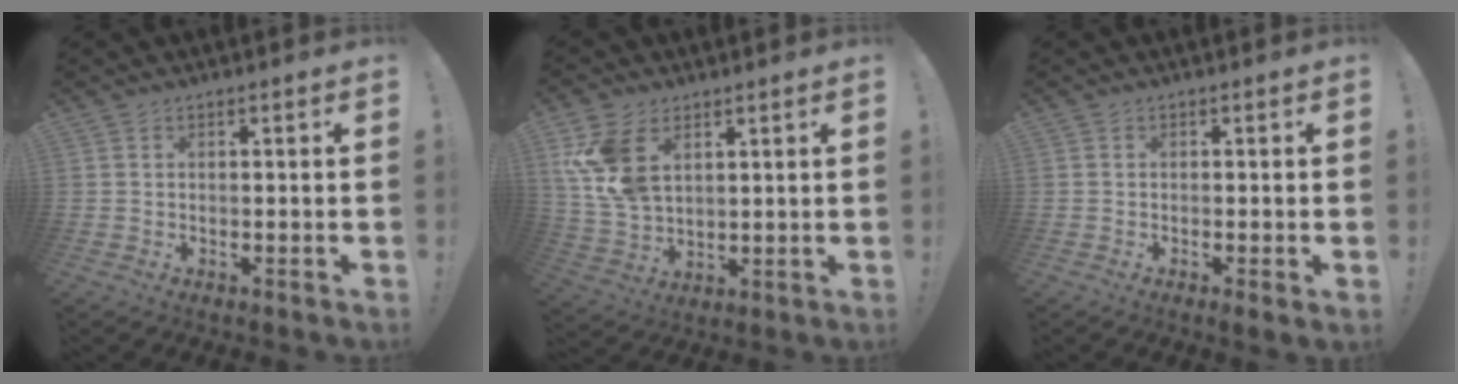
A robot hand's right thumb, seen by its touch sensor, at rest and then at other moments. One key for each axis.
{"total": 12.7, "fx": 5.1, "fy": 8.2, "fz": 8.3, "tx": -0.166, "ty": -0.019, "tz": 0.099}
{"total": 1.4, "fx": -0.2, "fy": 0.0, "fz": 1.4, "tx": -0.025, "ty": 0.002, "tz": -0.001}